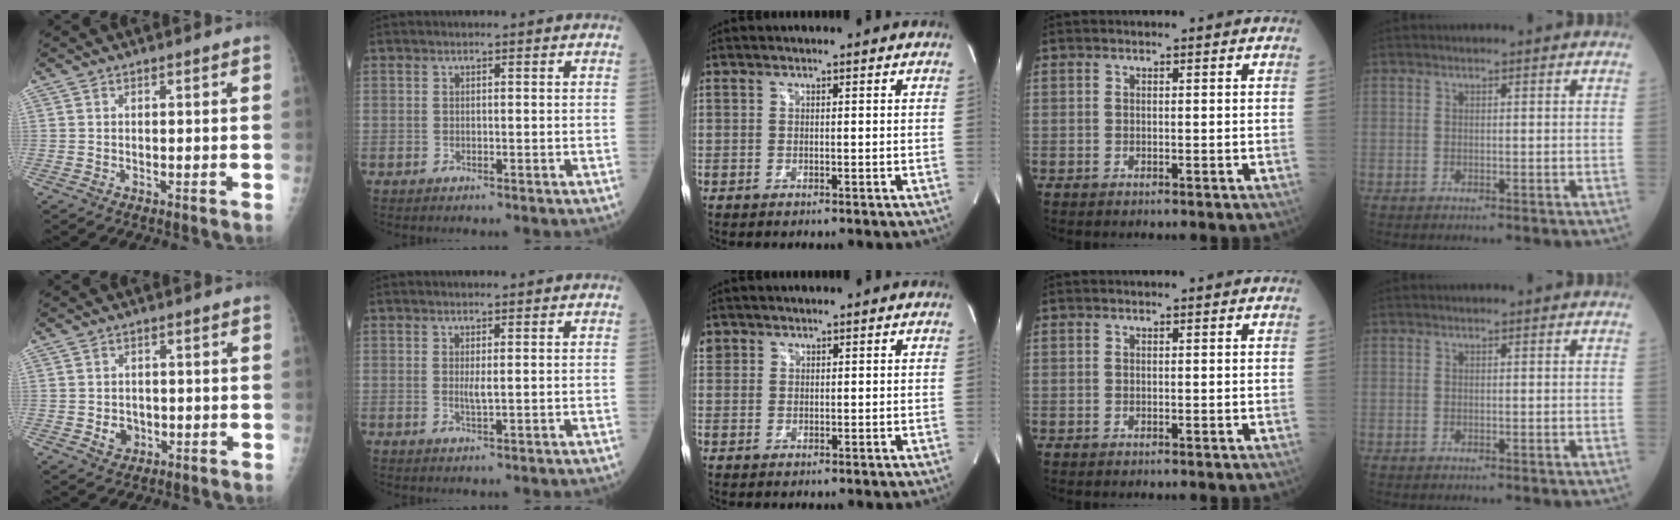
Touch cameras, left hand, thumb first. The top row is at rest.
{"thumb": {"total": 3.1, "force": [-0.7, 2.8, 1.4], "torque": [-0.006, 0.003, -0.004]}, "index": {"total": 1.3, "force": [0.4, 0.2, 1.3], "torque": [-0.029, -0.003, 0.009]}, "middle": {"total": 2.2, "force": [1.3, 1.8, 0.2], "torque": [0.001, 0.011, 0.024]}}